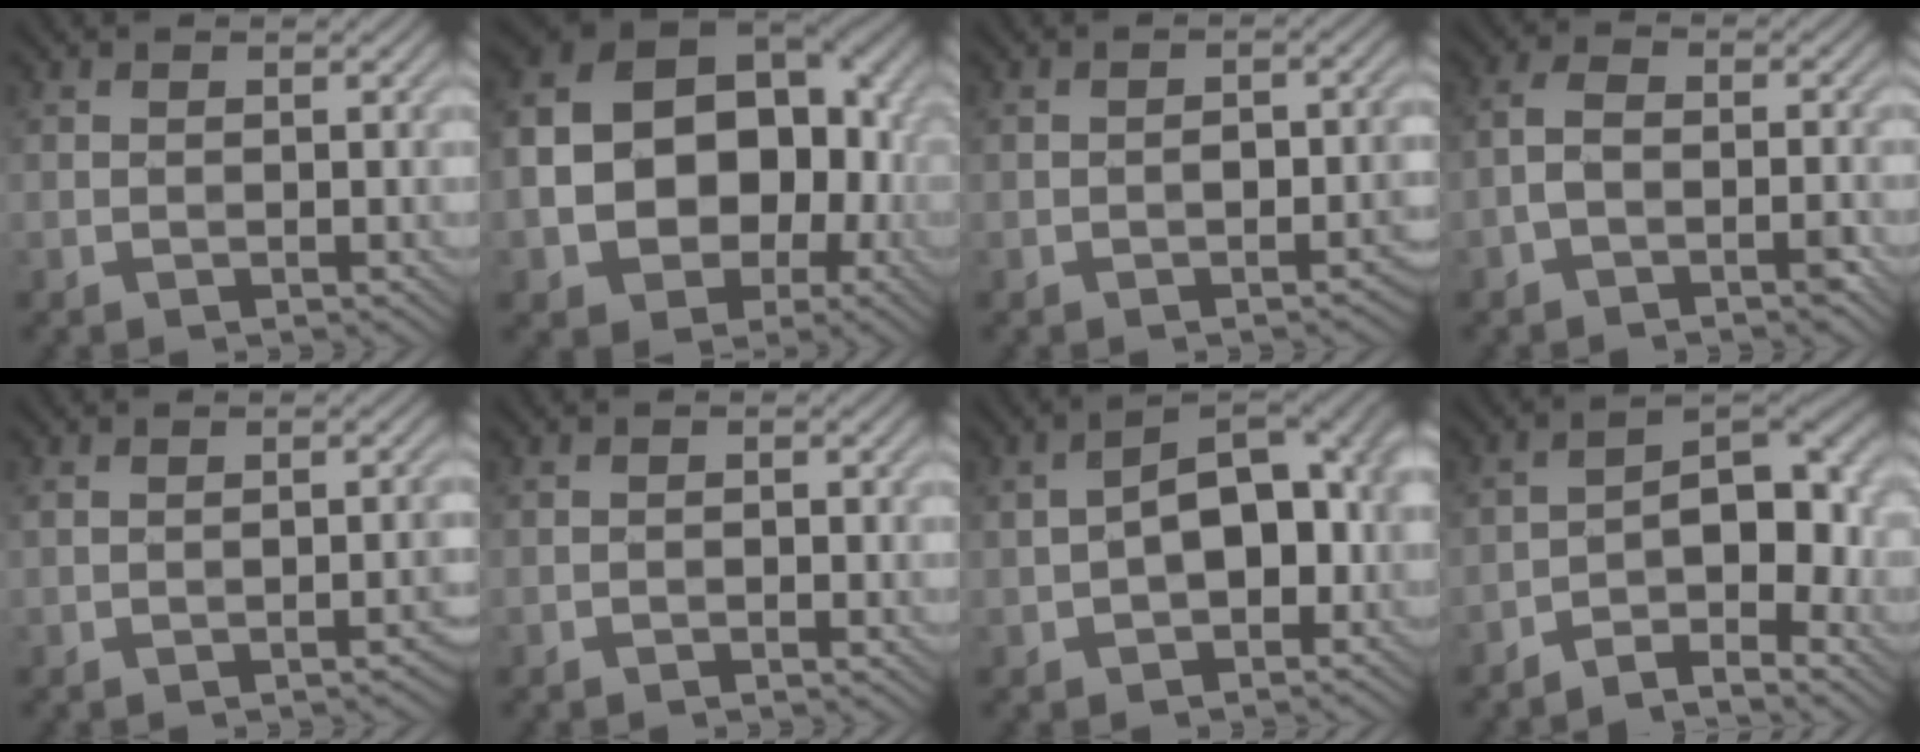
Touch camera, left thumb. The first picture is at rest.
{"total": 16.6, "force": [-2.3, 12.5, 10.8], "torque": [-0.190, -0.022, -0.025]}
{"total": 2.6, "force": [-1.0, 1.2, 2.0], "torque": [-0.027, 0.007, -0.015]}
{"total": 3.6, "force": [-1.9, 1.6, 2.6], "torque": [-0.050, 0.008, -0.043]}
{"total": 2.5, "force": [-1.1, 0.8, 2.1], "torque": [-0.031, 0.004, -0.020]}
{"total": 0.8, "force": [-0.5, 0.3, 0.5], "torque": [-0.005, 0.003, -0.010]}
{"total": 11.3, "force": [-1.3, 6.9, 8.9], "torque": [-0.133, 0.009, -0.024]}
{"total": 7.6, "force": [-4.2, 2.8, 5.6], "torque": [-0.070, 0.016, -0.079]}